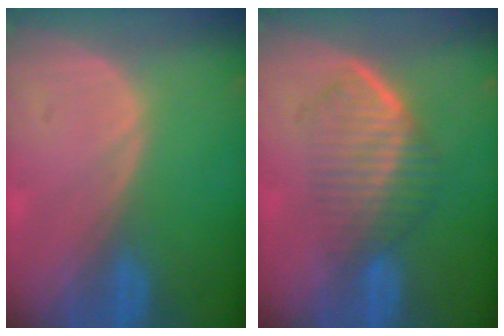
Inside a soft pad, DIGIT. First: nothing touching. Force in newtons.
{"total": 7.1, "press": 6.1, "slide": 3.6}